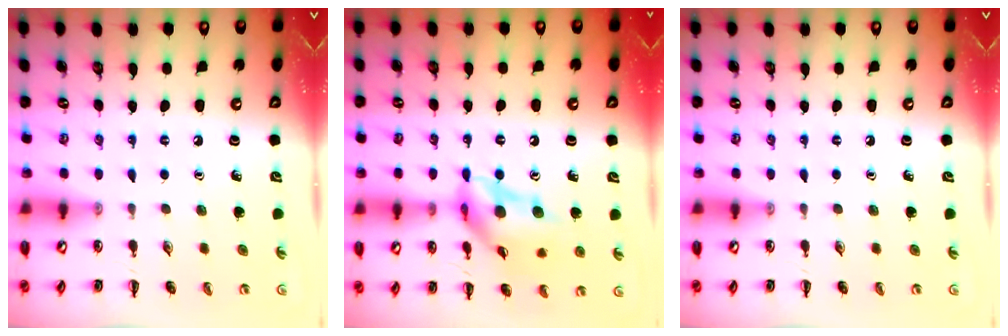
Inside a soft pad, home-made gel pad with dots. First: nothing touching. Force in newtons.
{"total": 13.8, "press": 13.0, "slide": 4.6}
{"total": 0.0}